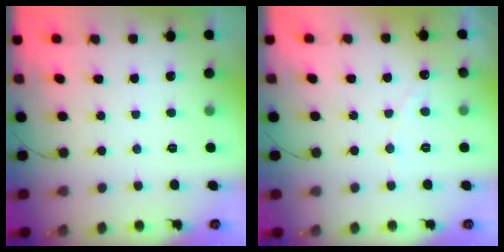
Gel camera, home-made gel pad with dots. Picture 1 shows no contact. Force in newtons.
{"total": 2.8, "press": 2.8, "slide": 0.1}